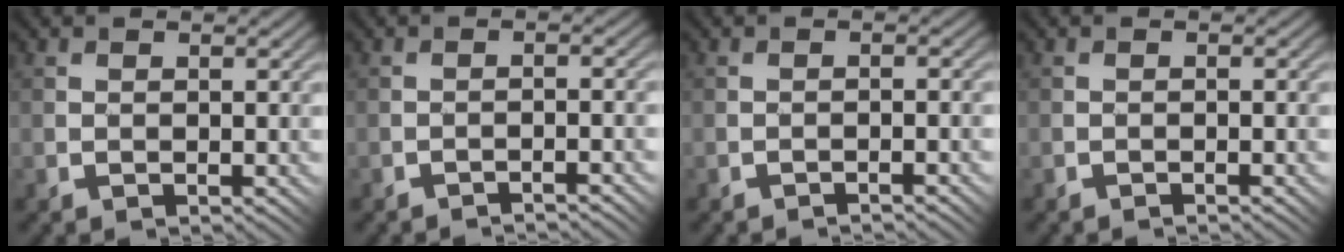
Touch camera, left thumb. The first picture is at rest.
{"total": 1.7, "force": [-1.5, -0.5, 0.7], "torque": [-0.012, 0.013, -0.030]}
{"total": 1.2, "force": [-1.0, -0.1, 0.6], "torque": [-0.008, 0.009, -0.019]}
{"total": 0.7, "force": [-0.6, 0.0, 0.3], "torque": [-0.002, 0.007, -0.010]}